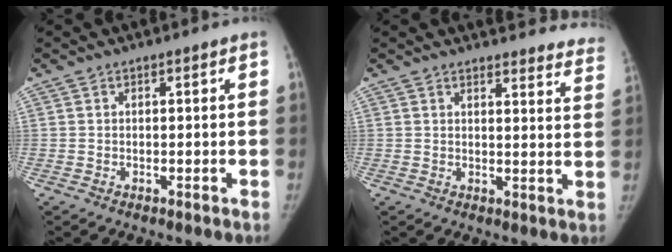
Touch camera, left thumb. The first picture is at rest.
{"total": 18.9, "force": [18.2, 3.6, 3.6], "torque": [0.000, -0.121, 0.180]}